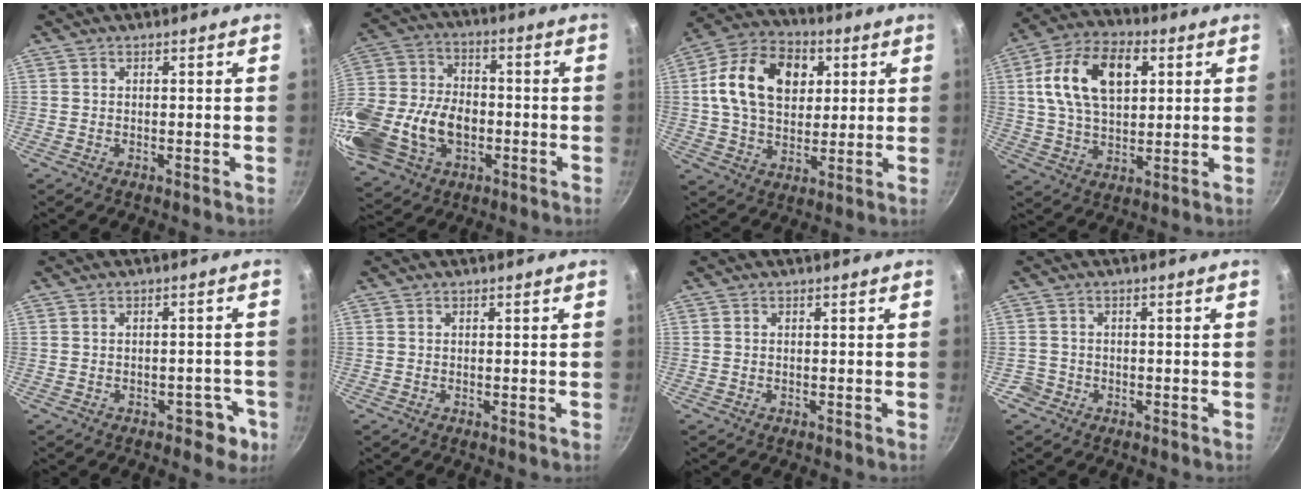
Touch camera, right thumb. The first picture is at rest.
{"total": 24.7, "force": [-6.6, 17.1, 16.5], "torque": [-0.353, 0.033, -0.113]}
{"total": 17.7, "force": [4.4, 12.4, 11.8], "torque": [-0.176, 0.011, 0.062]}
{"total": 16.3, "force": [4.4, 10.0, 12.1], "torque": [-0.196, 0.006, 0.068]}
{"total": 4.5, "force": [-2.1, 2.8, 2.8], "torque": [-0.011, 0.024, -0.012]}
{"total": 0.0}
{"total": 0.0}
{"total": 2.2, "force": [-1.2, 1.8, 0.1], "torque": [0.009, 0.023, -0.018]}